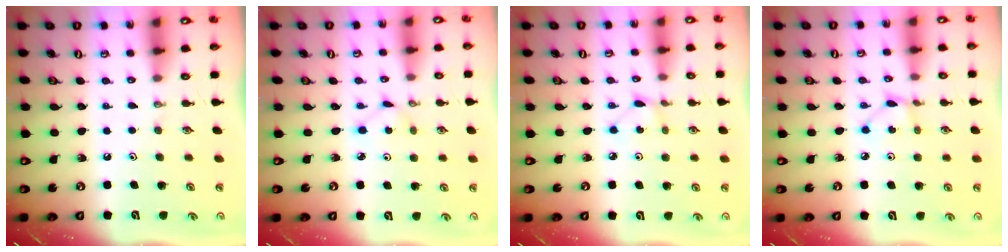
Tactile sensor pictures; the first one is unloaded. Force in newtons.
{"total": 2.0, "press": 2.0, "slide": 0.2}
{"total": 1.5, "press": 1.5, "slide": 0.2}
{"total": 3.3, "press": 3.3, "slide": 0.4}